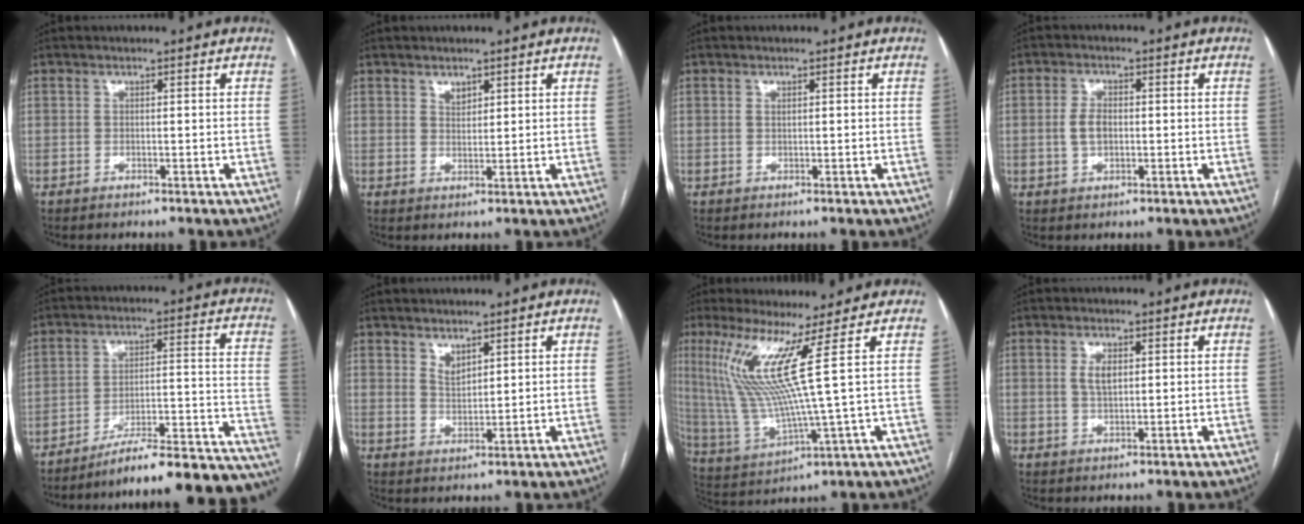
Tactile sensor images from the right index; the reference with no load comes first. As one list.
[{"total": 1.9, "force": [1.3, 1.1, 0.8], "torque": [-0.015, -0.001, 0.026]}, {"total": 0.7, "force": [0.3, 0.4, 0.5], "torque": [-0.010, -0.002, 0.006]}, {"total": 3.5, "force": [-0.1, 2.1, 2.9], "torque": [-0.061, 0.005, -0.002]}, {"total": 24.6, "force": [-22.8, 1.1, 9.3], "torque": [-0.043, 0.021, -0.310]}, {"total": 2.6, "force": [1.9, 1.2, 1.3], "torque": [-0.024, -0.006, 0.044]}, {"total": 11.6, "force": [4.6, -2.2, 10.4], "torque": [-0.226, -0.012, 0.100]}, {"total": 3.2, "force": [0.8, 1.5, 2.7], "torque": [-0.055, 0.002, 0.016]}]